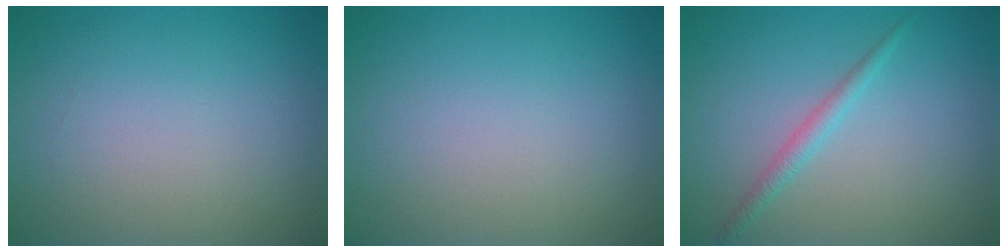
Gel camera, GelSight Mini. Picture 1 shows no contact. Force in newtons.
{"total": 0.0}
{"total": 1.5, "press": 1.5, "slide": 0.0}